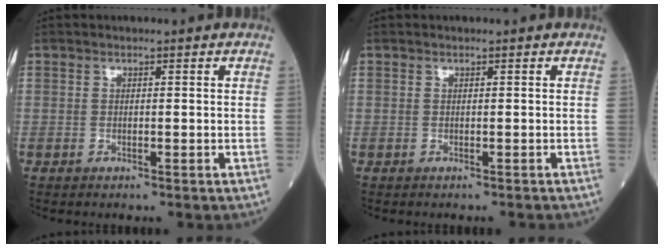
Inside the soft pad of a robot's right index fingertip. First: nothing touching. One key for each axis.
{"total": 0.6, "fx": -0.6, "fy": 0.0, "fz": 0.1, "tx": 0.001, "ty": 0.000, "tz": -0.010}